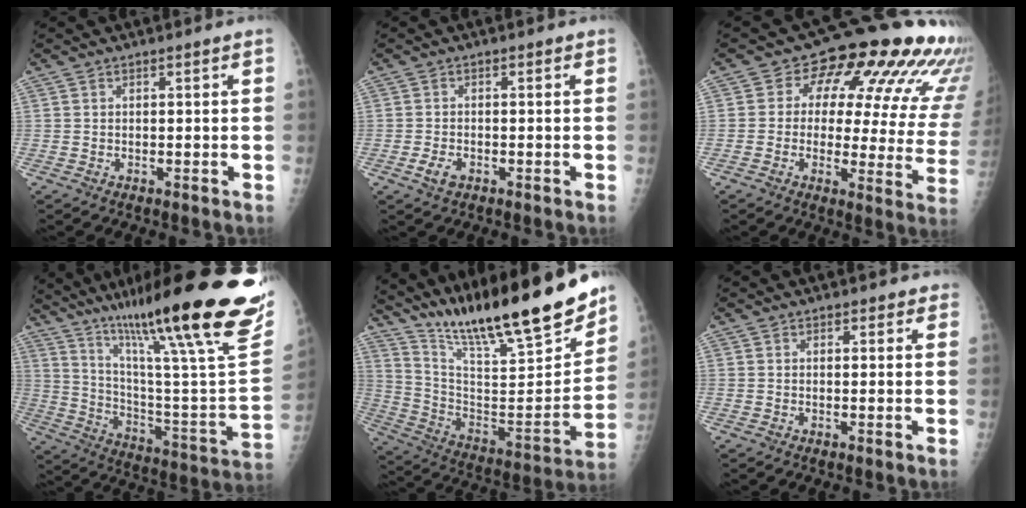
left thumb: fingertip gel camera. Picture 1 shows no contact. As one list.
[{"total": 2.6, "force": [-1.2, 1.6, 1.6], "torque": [-0.030, 0.000, -0.022]}, {"total": 21.2, "force": [11.0, 9.6, 15.4], "torque": [-0.159, -0.029, 0.117]}, {"total": 35.3, "force": [23.4, 4.6, 26.0], "torque": [-0.331, -0.088, 0.354]}, {"total": 26.5, "force": [21.0, 4.2, 15.7], "torque": [-0.237, -0.099, 0.347]}, {"total": 1.1, "force": [0.7, 0.8, 0.3], "torque": [0.011, -0.002, 0.002]}]